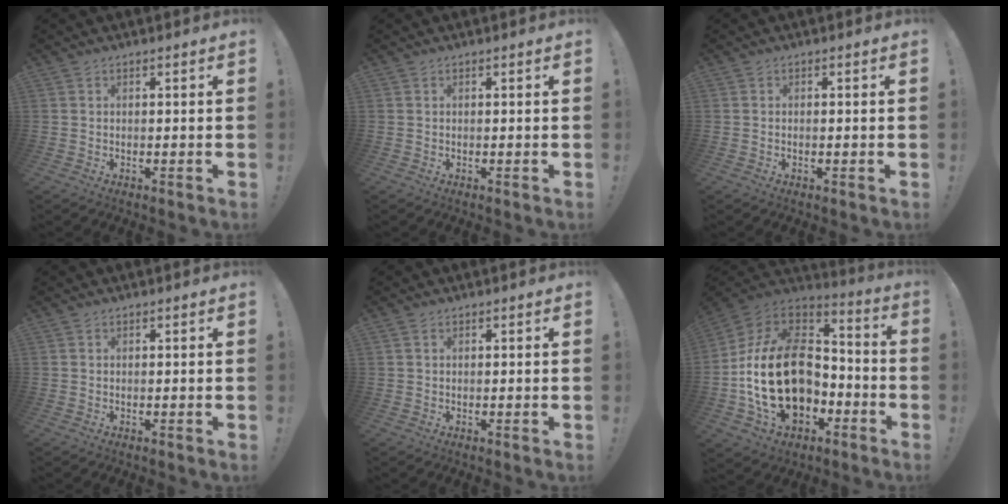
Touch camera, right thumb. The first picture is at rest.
{"total": 0.0}
{"total": 0.0}
{"total": 0.0}
{"total": 0.7, "force": [0.4, 0.4, 0.4], "torque": [-0.009, 0.001, 0.008]}
{"total": 26.9, "force": [-3.8, 18.0, 19.6], "torque": [-0.369, 0.030, -0.046]}